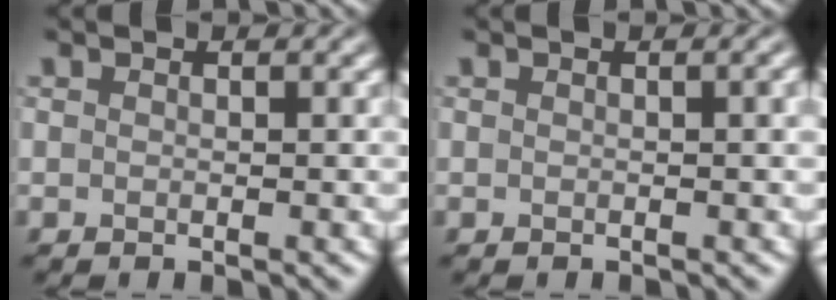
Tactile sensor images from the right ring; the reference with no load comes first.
{"total": 1.4, "force": [0.1, 0.5, 1.3], "torque": [-0.011, 0.007, 0.000]}